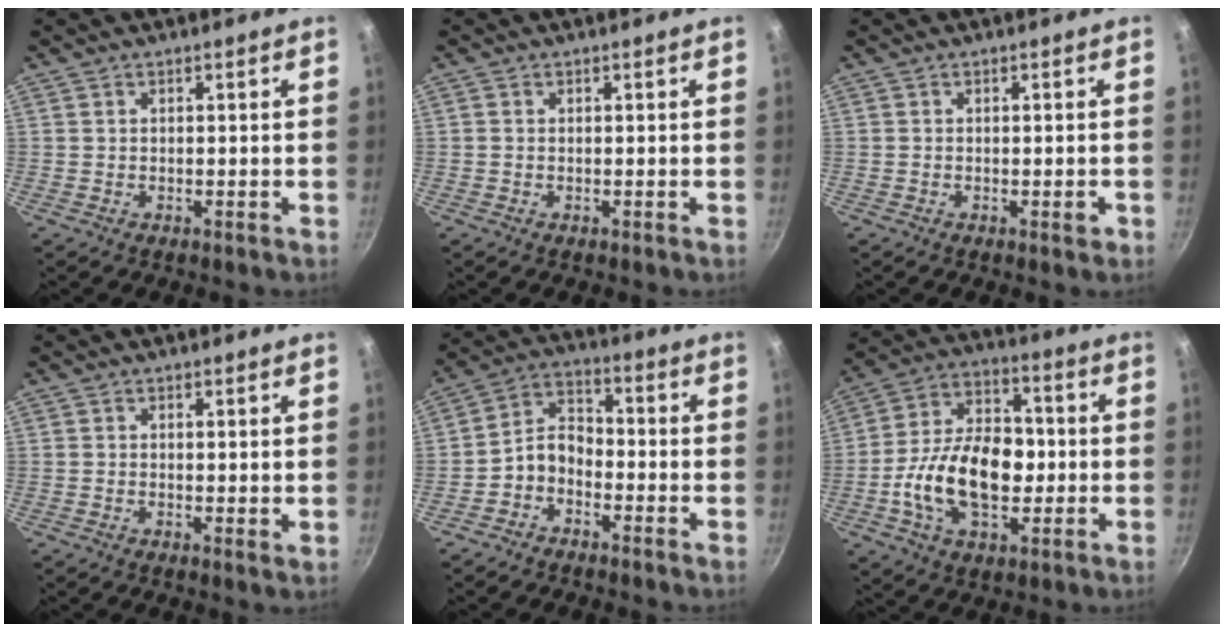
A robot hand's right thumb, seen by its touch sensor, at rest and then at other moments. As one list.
[{"total": 0.0}, {"total": 1.6, "force": [-0.6, 0.6, 1.4], "torque": [-0.019, 0.001, -0.010]}, {"total": 1.2, "force": [0.3, 0.4, 1.1], "torque": [-0.015, -0.007, 0.002]}, {"total": 6.4, "force": [-2.9, 4.4, 3.6], "torque": [-0.052, 0.047, -0.069]}, {"total": 18.4, "force": [-2.5, 11.6, 14.0], "torque": [-0.214, 0.032, -0.053]}]